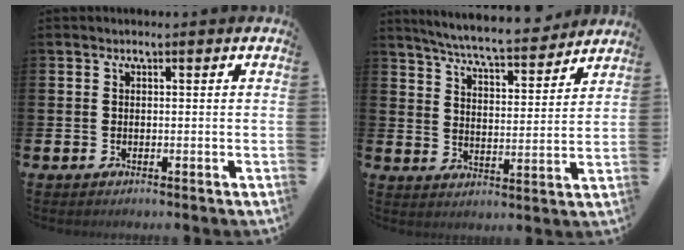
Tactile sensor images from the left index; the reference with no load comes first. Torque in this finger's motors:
{"motor_torque": [0.65, -0.82, 0.66, 0.19]}